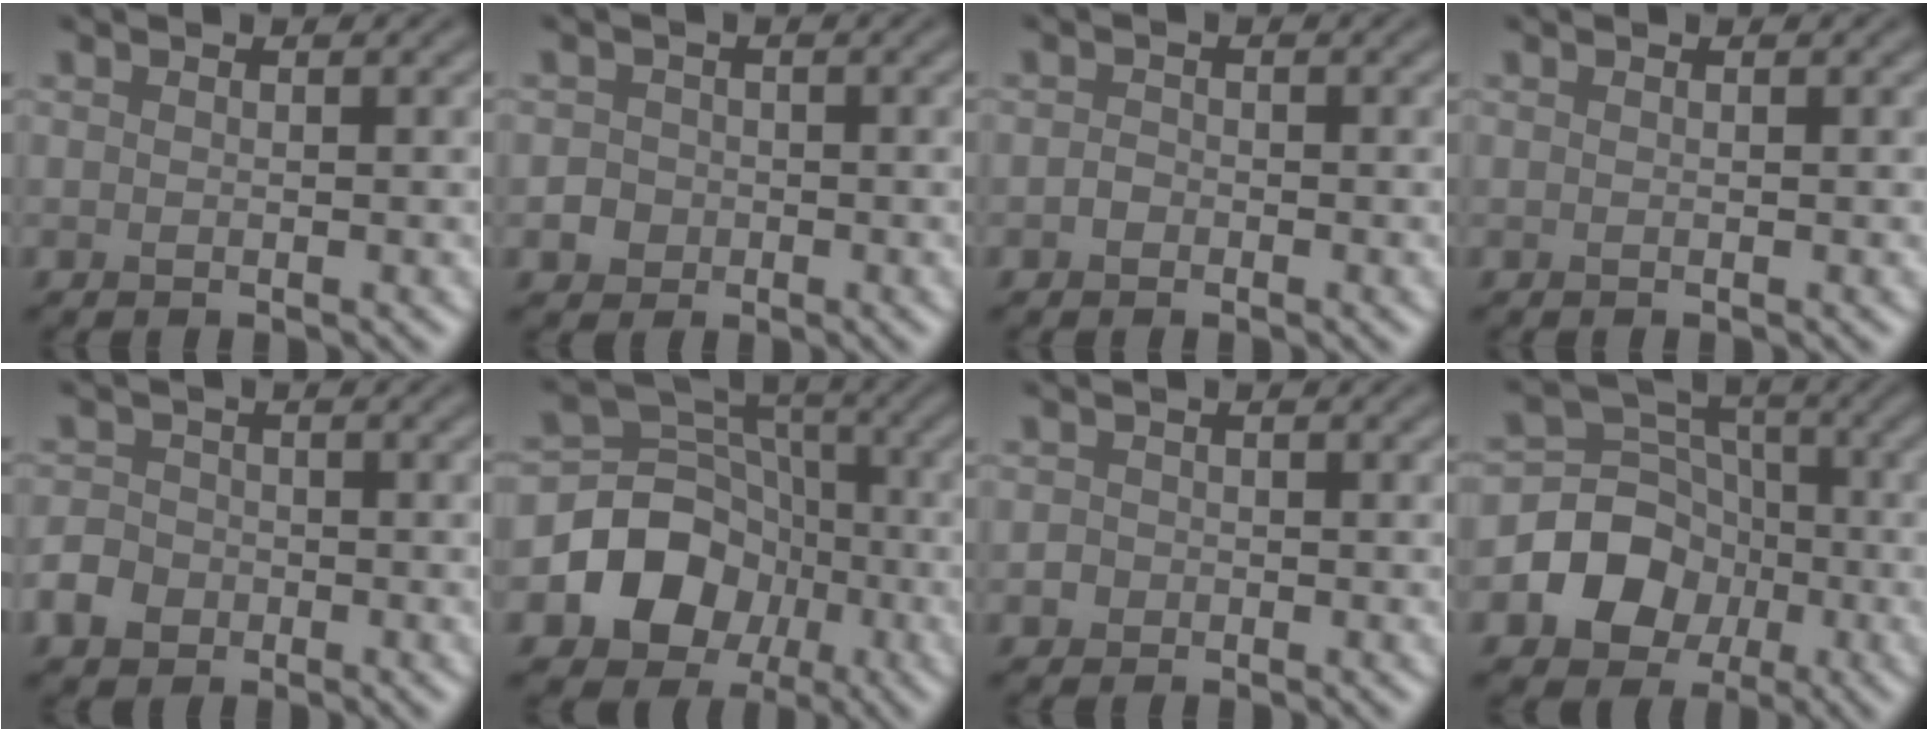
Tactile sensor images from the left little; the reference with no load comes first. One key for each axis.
{"total": 2.5, "fx": -0.9, "fy": 2.3, "fz": 0.5, "tx": 0.011, "ty": 0.003, "tz": -0.024}
{"total": 1.0, "fx": -0.5, "fy": 0.8, "fz": 0.3, "tx": -0.004, "ty": 0.001, "tz": -0.012}
{"total": 0.0}
{"total": 3.0, "fx": -1.5, "fy": 2.4, "fz": 1.0, "tx": -0.022, "ty": 0.000, "tz": -0.035}
{"total": 8.7, "fx": -2.8, "fy": 7.4, "fz": 3.7, "tx": -0.049, "ty": 0.011, "tz": -0.073}
{"total": 1.0, "fx": -0.4, "fy": 0.9, "fz": 0.2, "tx": 0.002, "ty": 0.001, "tz": -0.009}
{"total": 8.0, "fx": -2.6, "fy": 6.9, "fz": 3.2, "tx": -0.039, "ty": 0.008, "tz": -0.080}